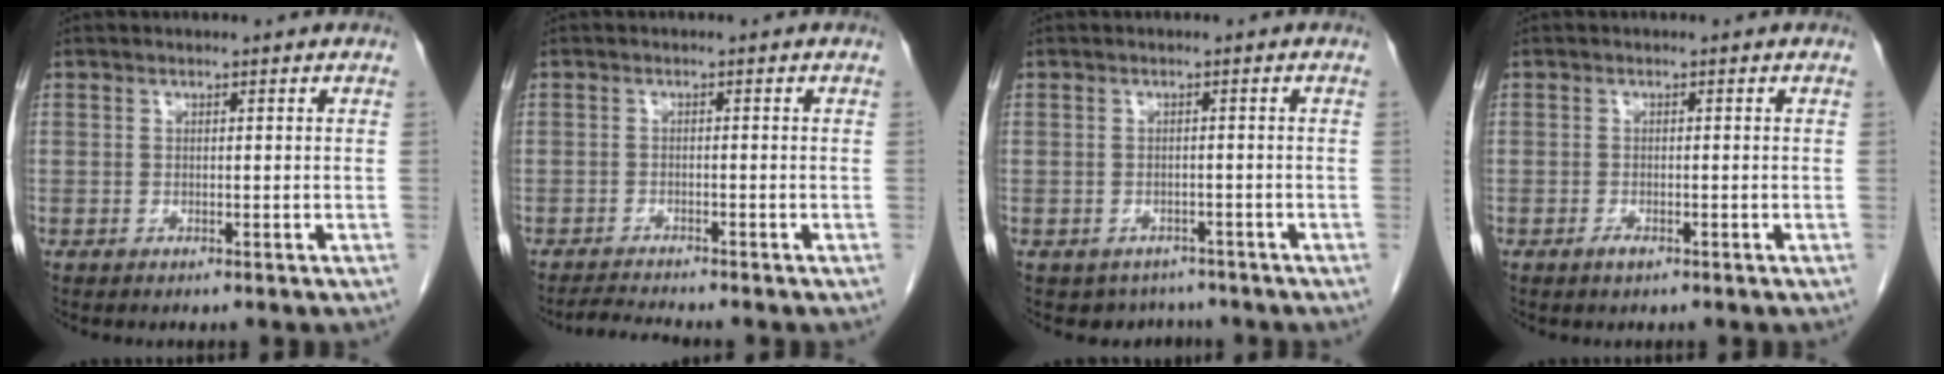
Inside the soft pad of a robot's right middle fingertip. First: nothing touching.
{"total": 2.6, "force": [-2.5, -0.7, 0.4], "torque": [-0.016, -0.017, -0.046]}
{"total": 3.7, "force": [-3.0, 2.2, -0.1], "torque": [0.006, 0.008, -0.040]}
{"total": 1.0, "force": [-0.7, 0.3, 0.7], "torque": [-0.014, 0.000, -0.008]}